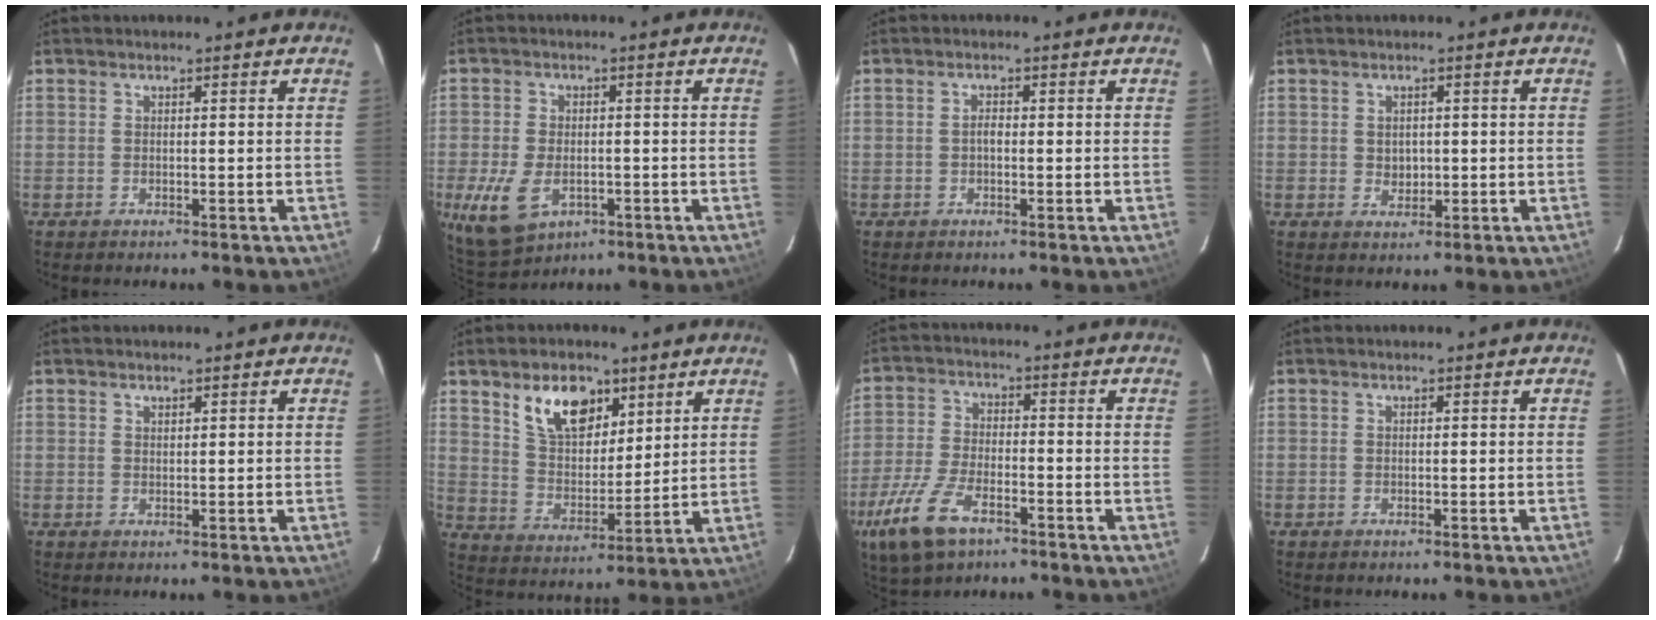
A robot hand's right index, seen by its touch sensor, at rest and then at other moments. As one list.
[{"total": 9.7, "force": [-3.3, 6.1, 6.8], "torque": [-0.158, -0.020, -0.049]}, {"total": 1.2, "force": [-0.2, 0.7, 1.0], "torque": [-0.019, 0.005, -0.005]}, {"total": 2.6, "force": [0.1, 2.3, 1.2], "torque": [-0.018, 0.003, 0.005]}, {"total": 0.7, "force": [0.7, 0.3, 0.1], "torque": [-0.002, 0.001, 0.013]}, {"total": 11.9, "force": [6.9, 6.8, 7.1], "torque": [-0.120, 0.011, 0.134]}, {"total": 13.4, "force": [-7.8, 6.2, 9.0], "torque": [-0.214, -0.024, -0.149]}, {"total": 0.0}]